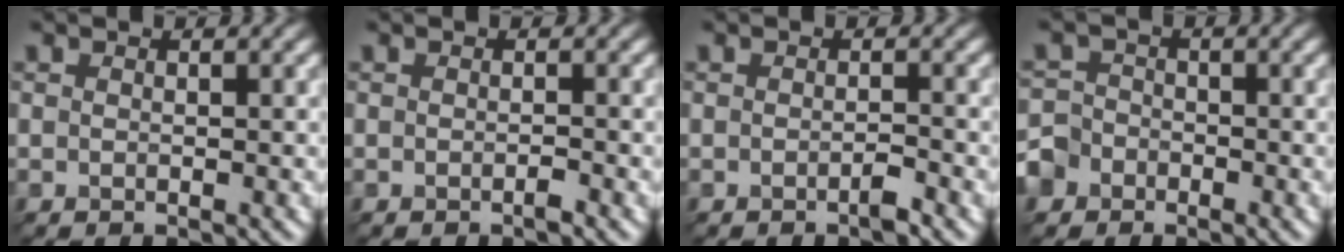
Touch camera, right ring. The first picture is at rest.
{"total": 1.2, "force": [-1.0, -0.6, -0.2], "torque": [-0.008, 0.001, -0.005]}
{"total": 1.4, "force": [-1.3, -0.6, 0.0], "torque": [-0.011, 0.002, -0.011]}
{"total": 3.0, "force": [-2.4, 1.6, -0.6], "torque": [0.002, 0.003, -0.036]}